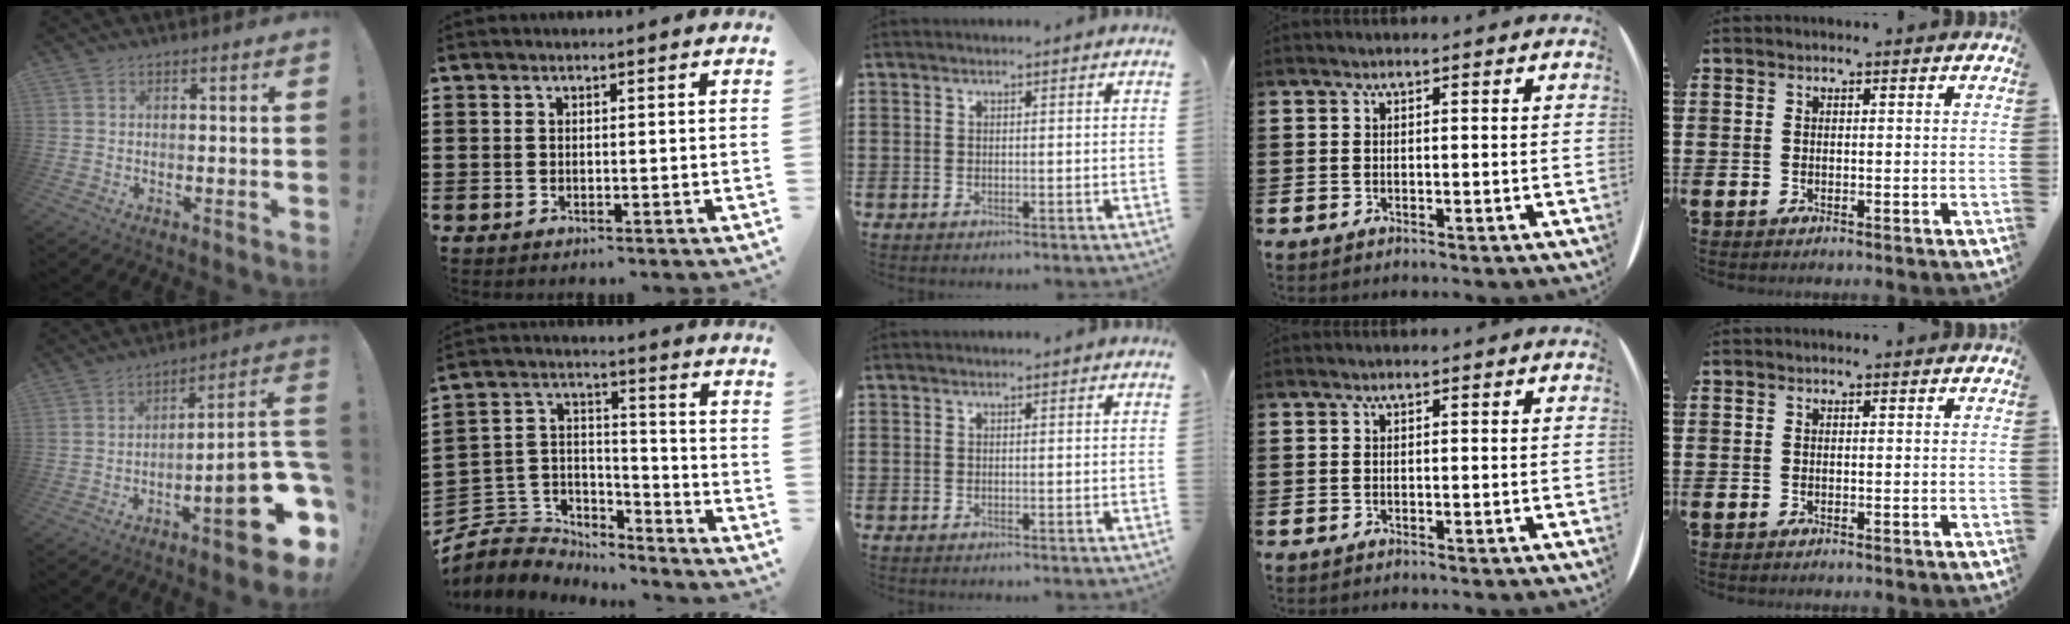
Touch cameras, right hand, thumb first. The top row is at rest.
{"thumb": {"total": 19.1, "force": [-8.6, 5.0, 16.4], "torque": [-0.194, 0.046, -0.129]}, "index": {"total": 5.5, "force": [-4.7, 2.9, 0.1], "torque": [-0.030, 0.001, -0.099]}}